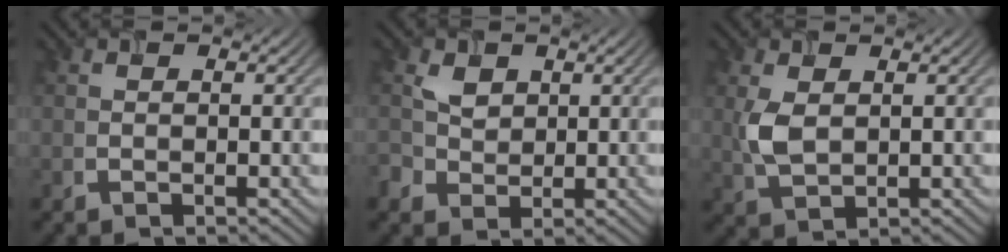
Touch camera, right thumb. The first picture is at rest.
{"total": 2.9, "force": [0.9, 2.5, 1.3], "torque": [-0.040, -0.001, 0.017]}
{"total": 3.9, "force": [0.7, 2.3, 3.1], "torque": [-0.080, 0.000, 0.019]}